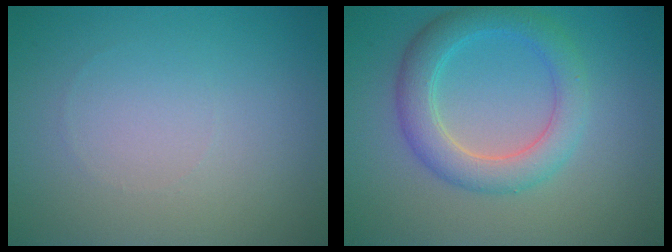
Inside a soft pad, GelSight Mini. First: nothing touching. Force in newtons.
{"total": 4.6, "press": 4.6, "slide": 0.2}